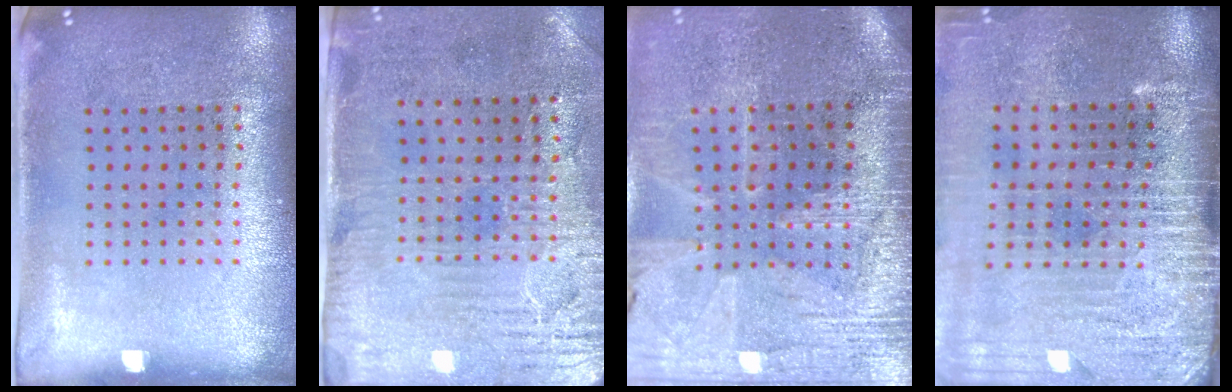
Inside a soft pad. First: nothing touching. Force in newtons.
{"total": 3.3, "press": 2.7, "slide": 1.8}
{"total": 3.5, "press": 3.2, "slide": 1.4}
{"total": 4.1, "press": 3.5, "slide": 2.0}